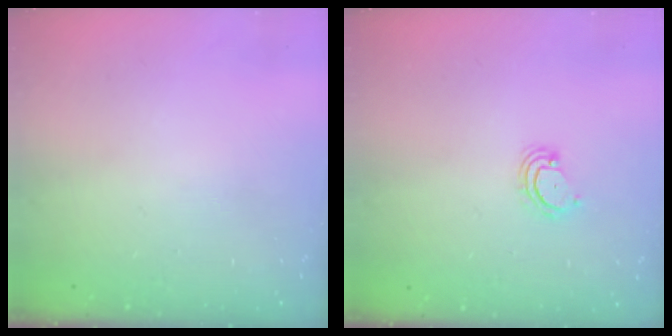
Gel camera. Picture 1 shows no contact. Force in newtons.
{"total": 3.6, "press": 3.6, "slide": 0.4}